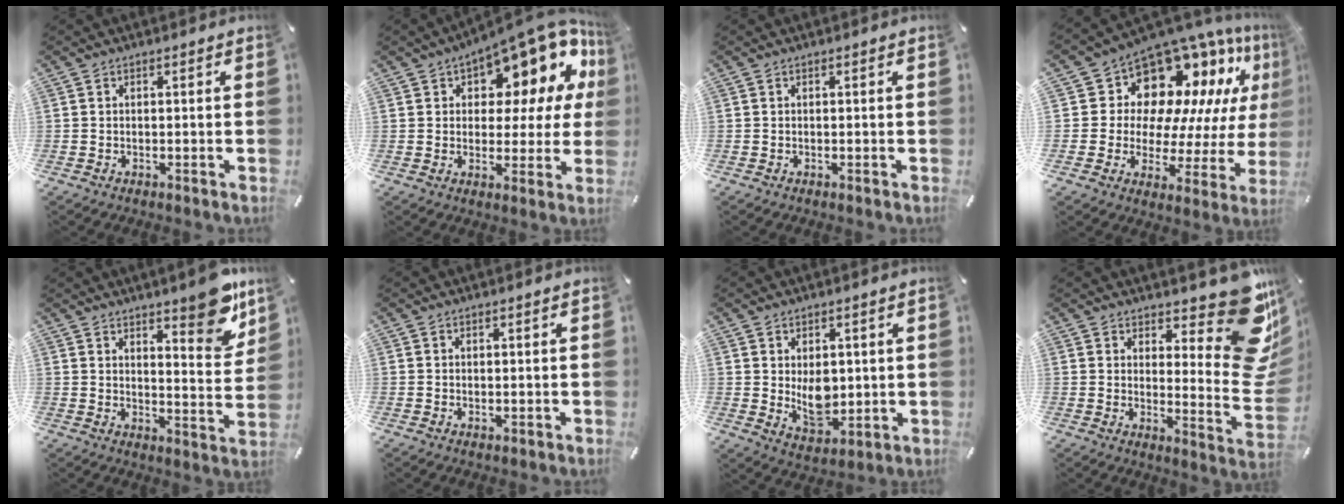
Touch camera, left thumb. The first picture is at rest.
{"total": 13.8, "force": [9.7, 6.2, 7.6], "torque": [-0.114, -0.081, 0.164]}
{"total": 0.0}
{"total": 14.0, "force": [9.7, 8.7, 4.9], "torque": [-0.073, -0.116, 0.167]}
{"total": 10.7, "force": [8.7, 2.9, 5.5], "torque": [-0.051, -0.073, 0.146]}
{"total": 0.5, "force": [0.3, 0.4, 0.2], "torque": [-0.004, 0.001, 0.005]}
{"total": 8.2, "force": [1.2, 6.0, 5.5], "torque": [-0.068, -0.014, 0.023]}
{"total": 18.4, "force": [10.8, 7.7, 12.8], "torque": [-0.136, -0.104, 0.183]}